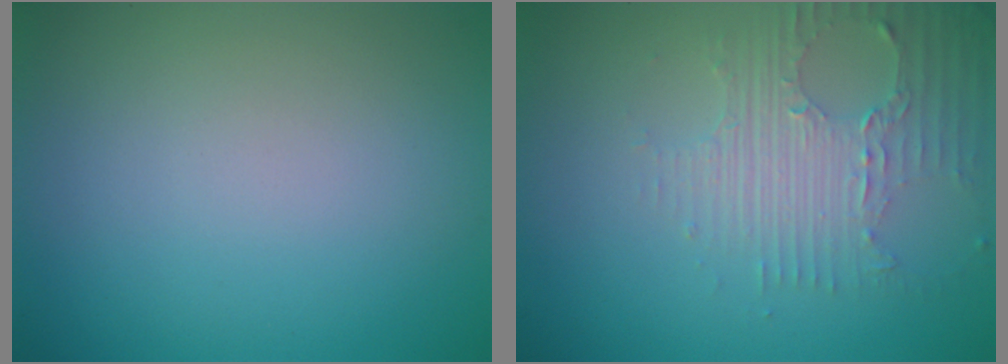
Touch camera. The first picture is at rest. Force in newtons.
{"total": 4.7, "press": 3.2, "slide": 3.4}